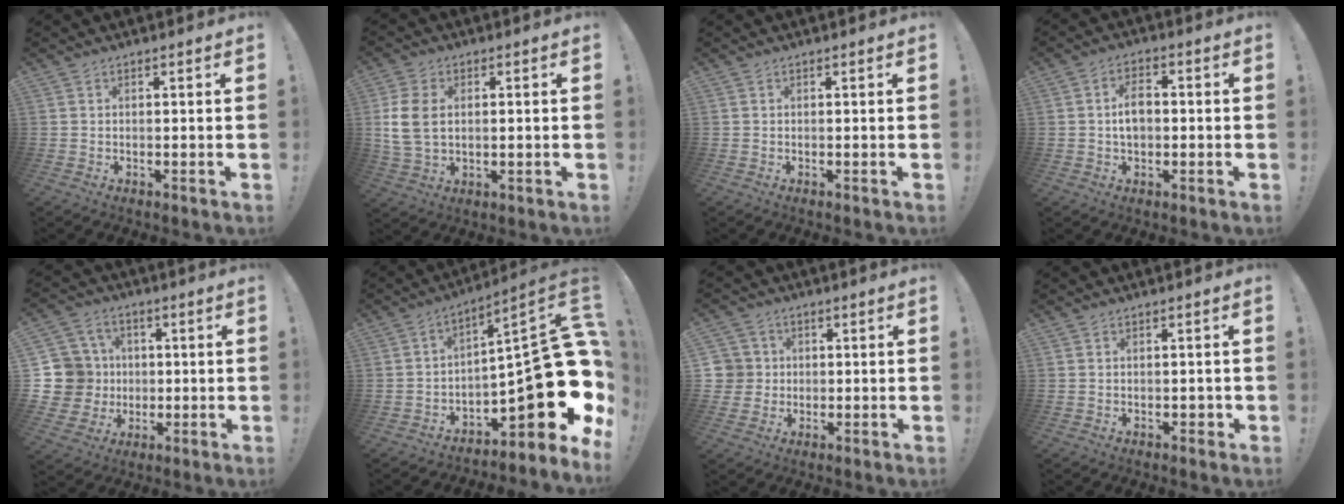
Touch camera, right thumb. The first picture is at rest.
{"total": 9.2, "force": [1.3, 6.4, 6.5], "torque": [-0.140, 0.002, 0.026]}
{"total": 0.0}
{"total": 6.2, "force": [-0.2, 4.0, 4.7], "torque": [-0.065, 0.010, -0.006]}
{"total": 11.6, "force": [0.6, 11.0, 3.6], "torque": [-0.069, 0.006, 0.026]}
{"total": 21.7, "force": [-4.2, 7.3, 20.0], "torque": [-0.260, -0.004, -0.059]}
{"total": 5.8, "force": [0.7, 5.6, 1.0], "torque": [-0.026, -0.002, 0.017]}
{"total": 1.4, "force": [-0.4, 1.1, 0.8], "torque": [-0.008, 0.003, -0.008]}